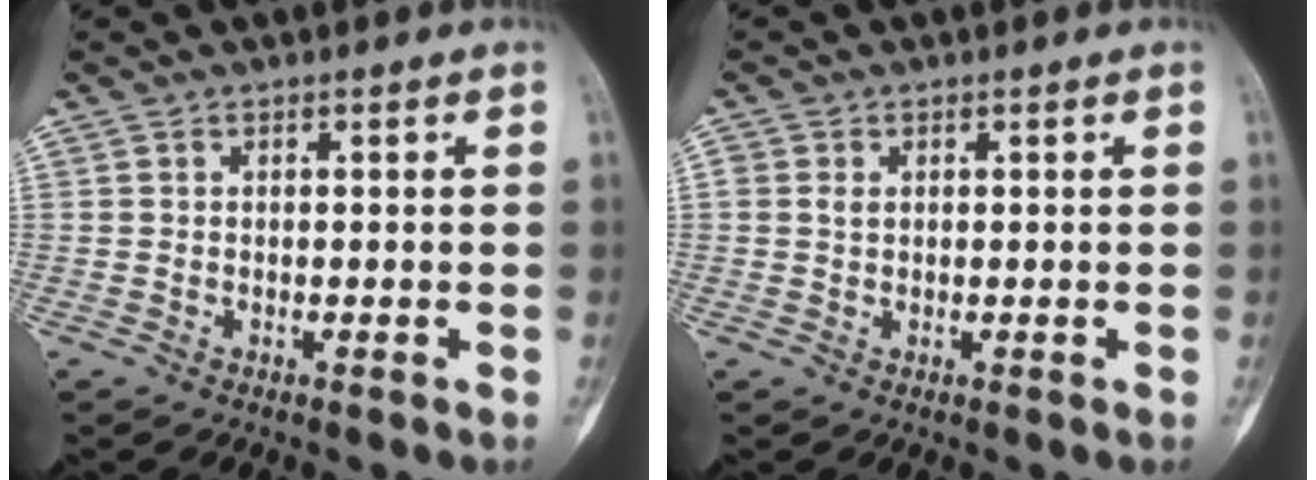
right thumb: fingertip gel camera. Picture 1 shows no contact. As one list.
[{"total": 1.5, "force": [0.4, 1.1, 0.8], "torque": [-0.011, 0.000, 0.007]}]